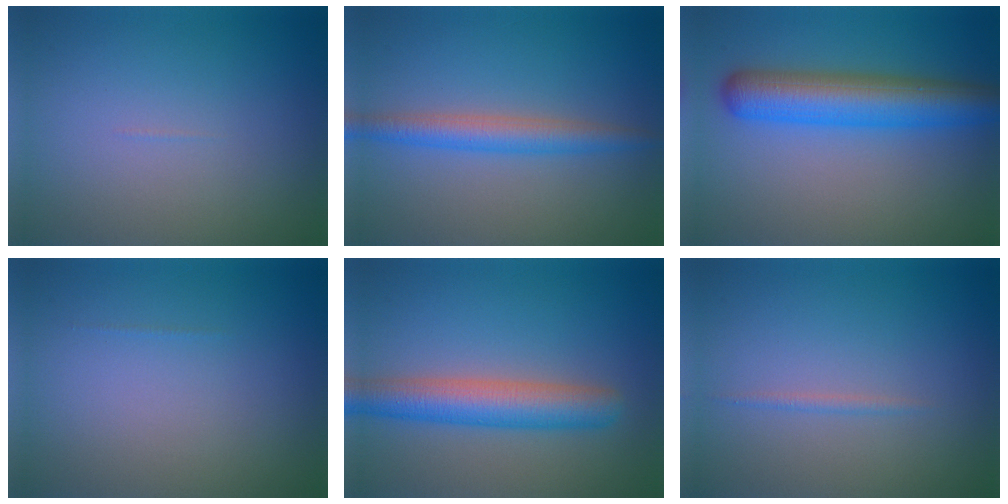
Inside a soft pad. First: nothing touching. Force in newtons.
{"total": 3.1, "press": 3.1, "slide": 0.1}
{"total": 6.8, "press": 6.8, "slide": 0.1}
{"total": 0.0}
{"total": 5.1, "press": 5.1, "slide": 0.1}
{"total": 0.7, "press": 0.7, "slide": 0.1}